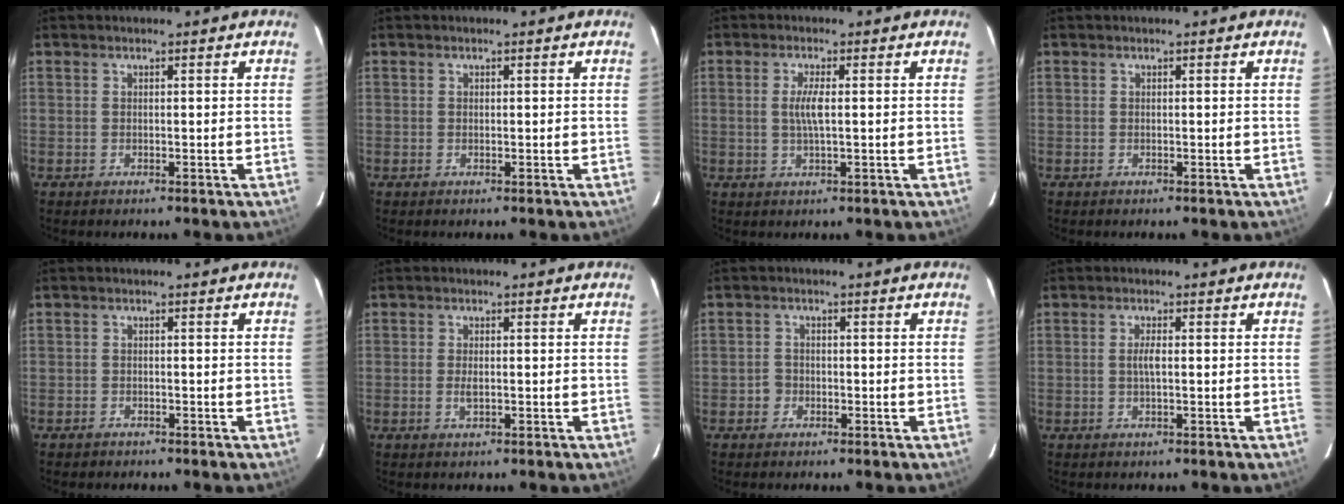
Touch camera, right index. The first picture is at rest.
{"total": 0.0}
{"total": 3.3, "force": [0.2, 0.4, 3.3], "torque": [-0.066, -0.002, 0.003]}
{"total": 0.0}
{"total": 1.1, "force": [-0.9, 0.7, 0.0], "torque": [-0.007, 0.003, -0.014]}
{"total": 2.0, "force": [-0.5, 1.0, 1.7], "torque": [-0.033, -0.002, -0.007]}
{"total": 0.6, "force": [-0.3, 0.5, 0.0], "torque": [0.000, 0.000, -0.006]}
{"total": 1.9, "force": [0.0, 0.3, 1.9], "torque": [-0.037, 0.000, -0.003]}